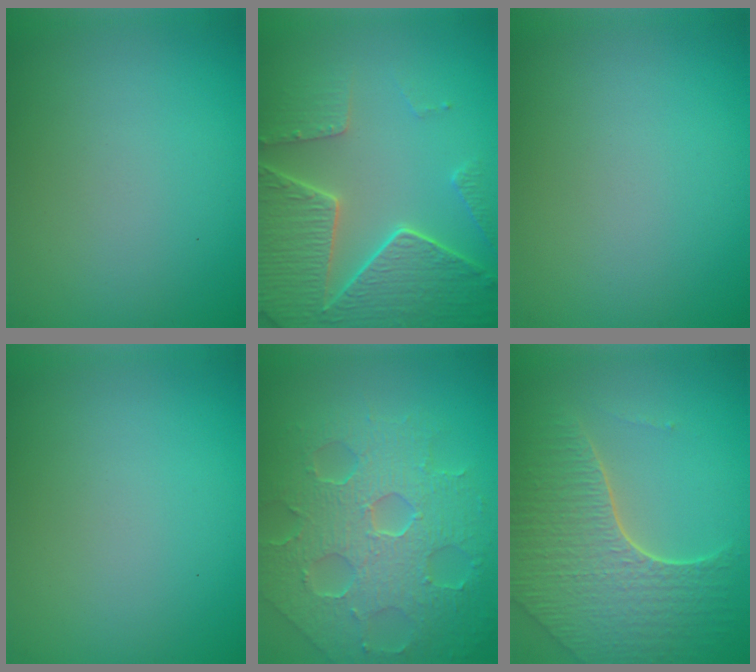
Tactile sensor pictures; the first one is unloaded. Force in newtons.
{"total": 7.2, "press": 5.7, "slide": 4.5}
{"total": 0.0}
{"total": 0.0}
{"total": 8.4, "press": 5.9, "slide": 6.1}
{"total": 6.8, "press": 4.9, "slide": 4.7}